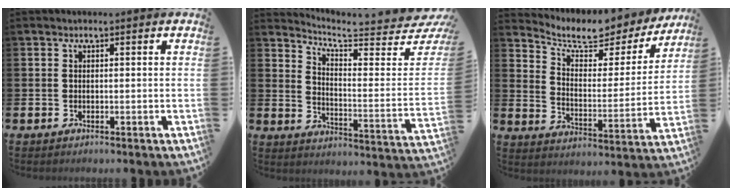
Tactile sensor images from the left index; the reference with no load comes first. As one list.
[{"total": 4.7, "force": [4.2, 0.4, 2.0], "torque": [-0.043, -0.059, 0.062]}, {"total": 7.6, "force": [6.9, 2.4, 2.2], "torque": [-0.067, -0.056, 0.114]}]